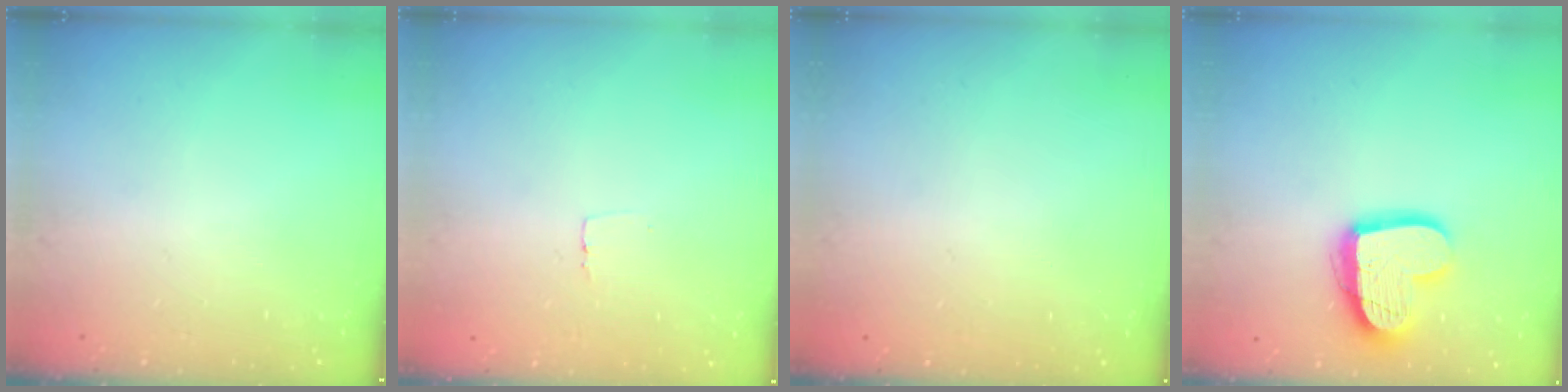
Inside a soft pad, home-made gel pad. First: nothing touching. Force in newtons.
{"total": 2.3, "press": 2.3, "slide": 0.1}
{"total": 0.0}
{"total": 15.9, "press": 15.9, "slide": 1.2}